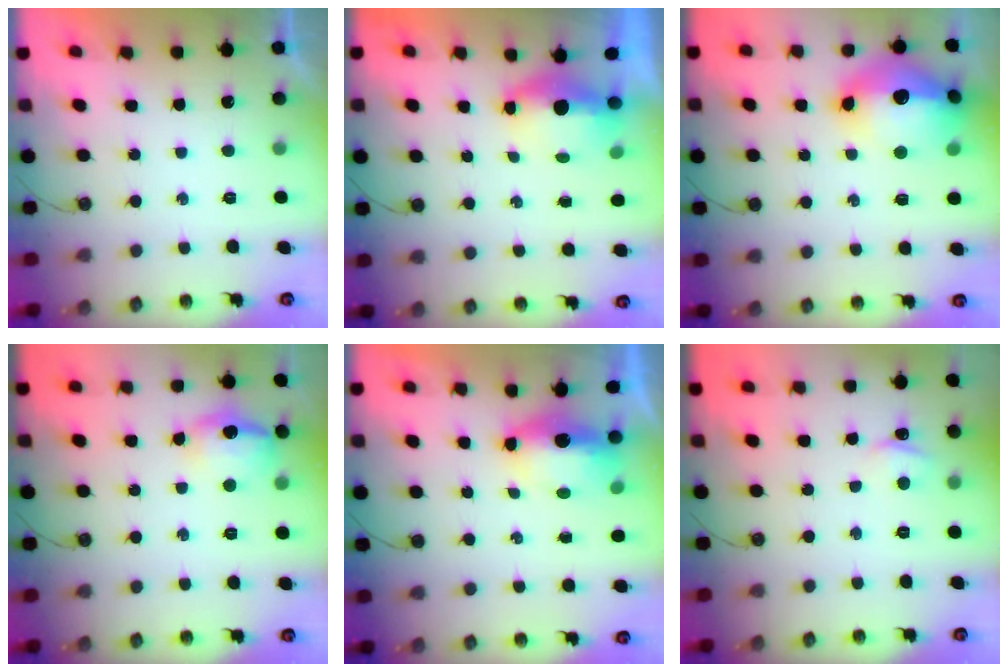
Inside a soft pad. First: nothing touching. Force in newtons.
{"total": 5.5, "press": 5.4, "slide": 0.7}
{"total": 19.1, "press": 19.0, "slide": 1.7}
{"total": 13.1, "press": 13.1, "slide": 0.9}
{"total": 6.7, "press": 6.7, "slide": 0.8}
{"total": 2.9, "press": 2.8, "slide": 0.3}